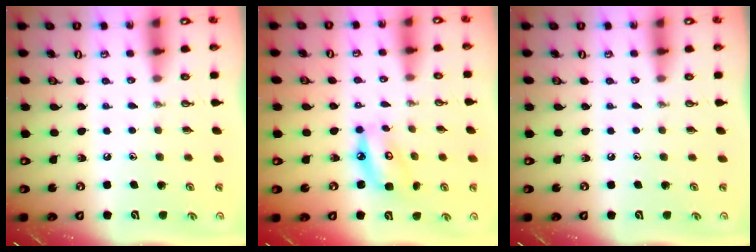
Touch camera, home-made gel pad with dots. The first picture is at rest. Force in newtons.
{"total": 7.9, "press": 7.9, "slide": 0.8}
{"total": 0.0}